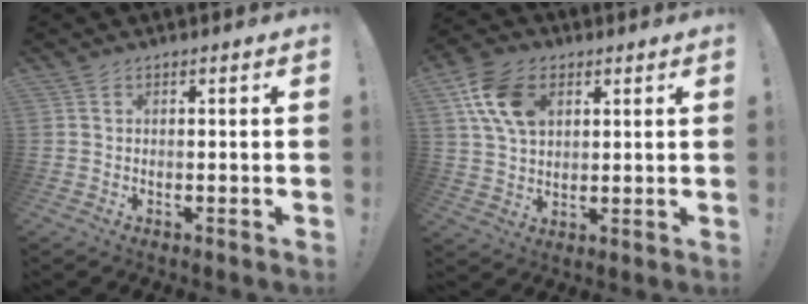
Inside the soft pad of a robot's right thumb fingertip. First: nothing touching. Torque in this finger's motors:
{"motor_torque": [0.76, 1.21, 1.00, -0.27, 0.10]}